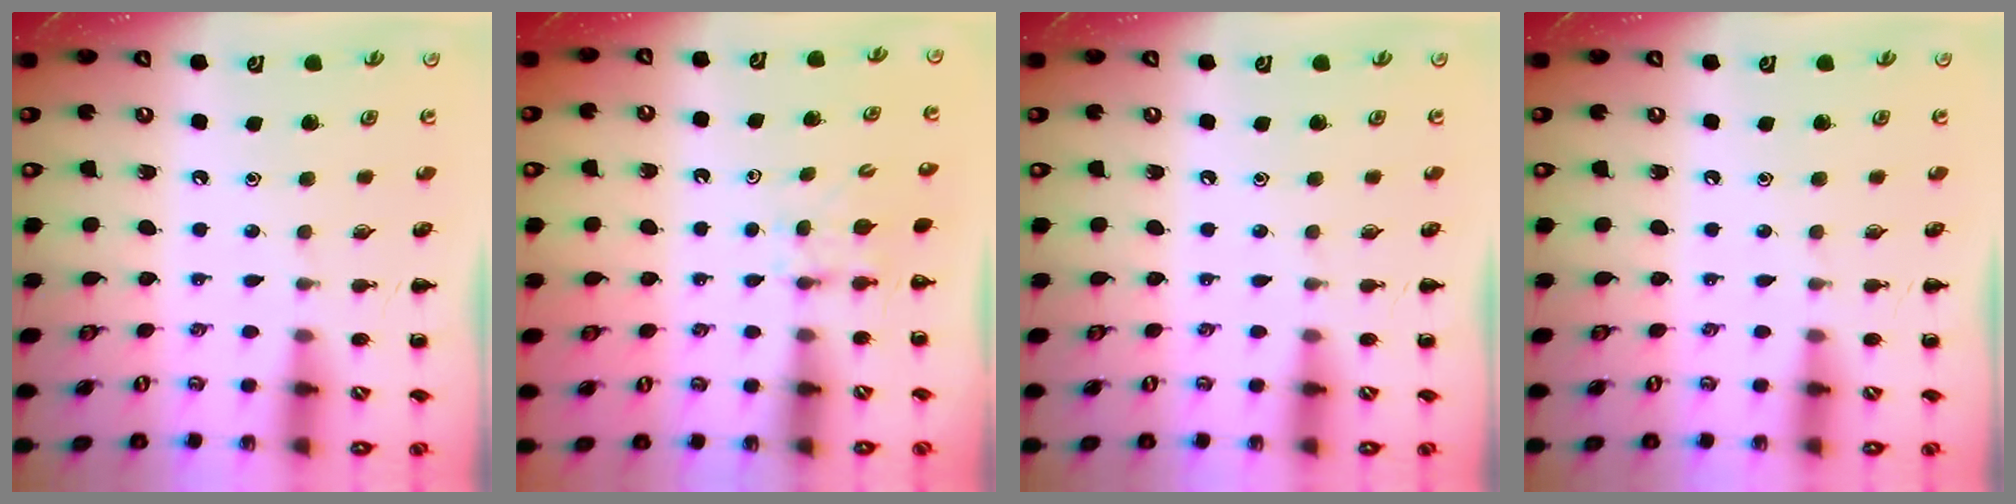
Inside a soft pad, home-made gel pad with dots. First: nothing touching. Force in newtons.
{"total": 3.5, "press": 3.2, "slide": 1.4}
{"total": 0.0}
{"total": 0.0}